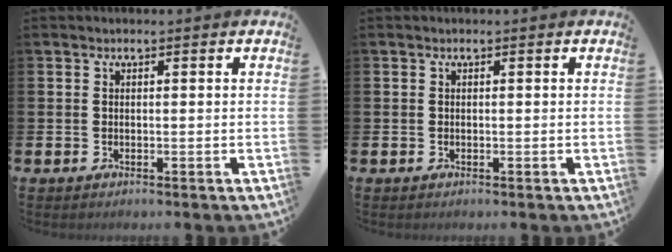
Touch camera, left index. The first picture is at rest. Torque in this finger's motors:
{"motor_torque": [-0.15, 0.07, -0.01, -0.01]}